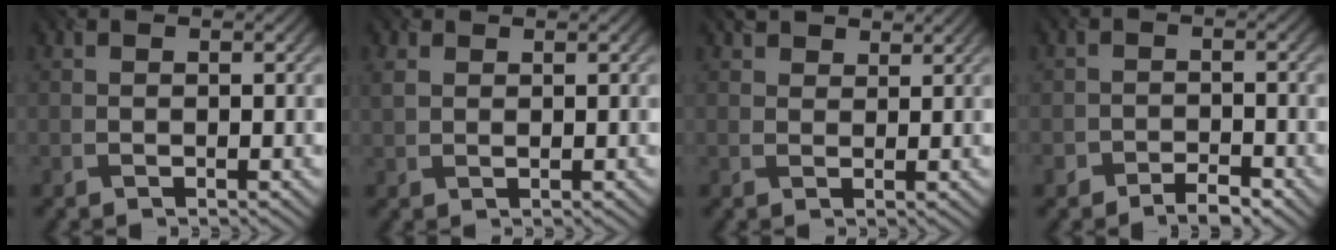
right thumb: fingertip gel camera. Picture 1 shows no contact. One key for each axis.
{"total": 1.5, "fx": 1.2, "fy": 0.7, "fz": 0.6, "tx": -0.031, "ty": -0.001, "tz": 0.023}
{"total": 2.3, "fx": 2.0, "fy": 1.1, "fz": 0.4, "tx": -0.016, "ty": 0.001, "tz": 0.038}
{"total": 2.4, "fx": -1.9, "fy": 1.2, "fz": 0.5, "tx": -0.004, "ty": 0.000, "tz": -0.041}